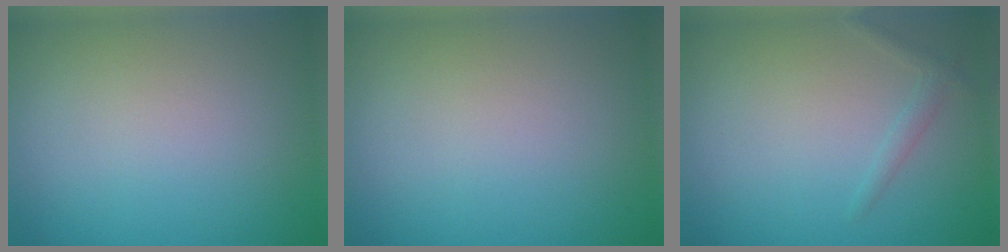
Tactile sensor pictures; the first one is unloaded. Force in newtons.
{"total": 0.0}
{"total": 1.1, "press": 1.1, "slide": 0.0}